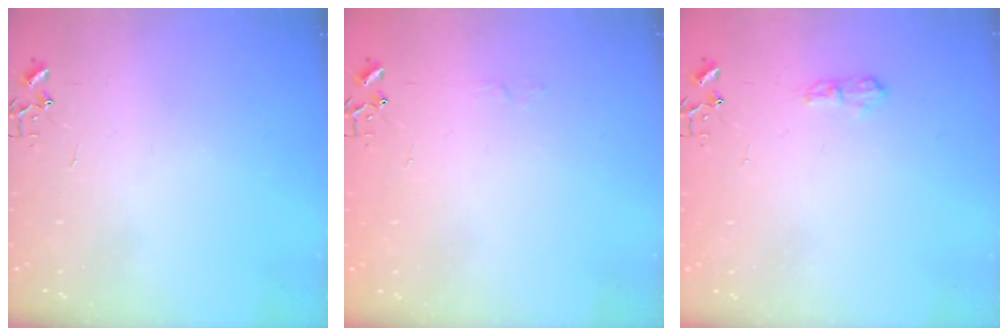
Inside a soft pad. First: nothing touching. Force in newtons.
{"total": 3.3, "press": 3.2, "slide": 0.5}
{"total": 7.1, "press": 7.0, "slide": 0.9}